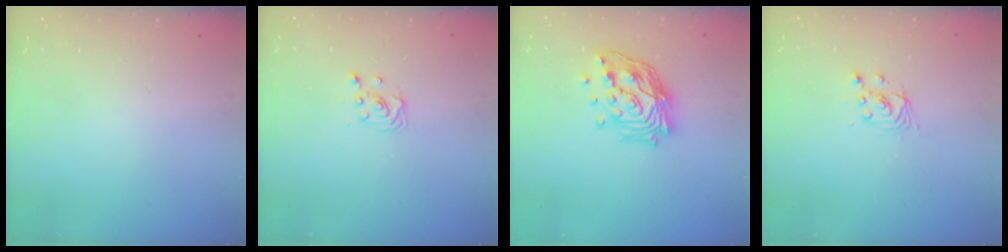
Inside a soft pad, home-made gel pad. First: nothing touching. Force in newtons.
{"total": 2.9, "press": 2.9, "slide": 0.4}
{"total": 18.0, "press": 17.9, "slide": 2.4}
{"total": 3.3, "press": 3.3, "slide": 0.3}